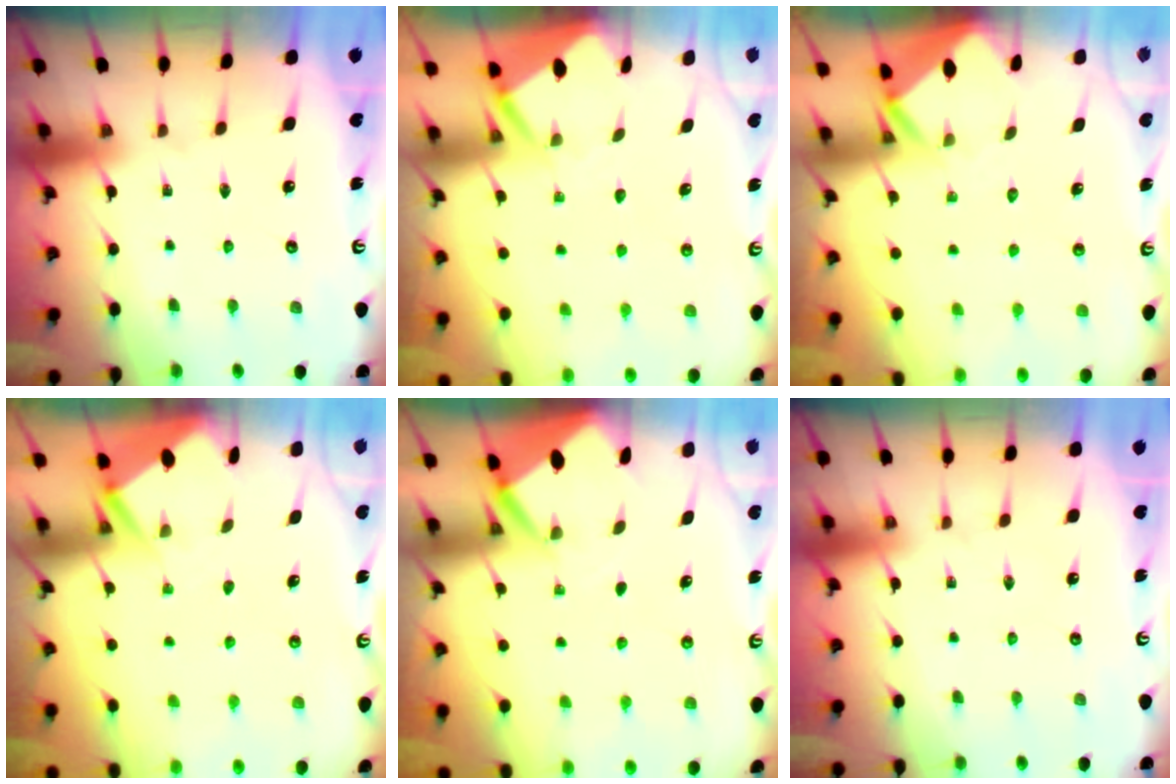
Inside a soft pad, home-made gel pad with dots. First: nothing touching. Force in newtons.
{"total": 3.8, "press": 3.8, "slide": 0.3}
{"total": 2.8, "press": 2.8, "slide": 0.2}
{"total": 2.9, "press": 2.9, "slide": 0.3}
{"total": 2.8, "press": 2.8, "slide": 0.2}
{"total": 0.0}